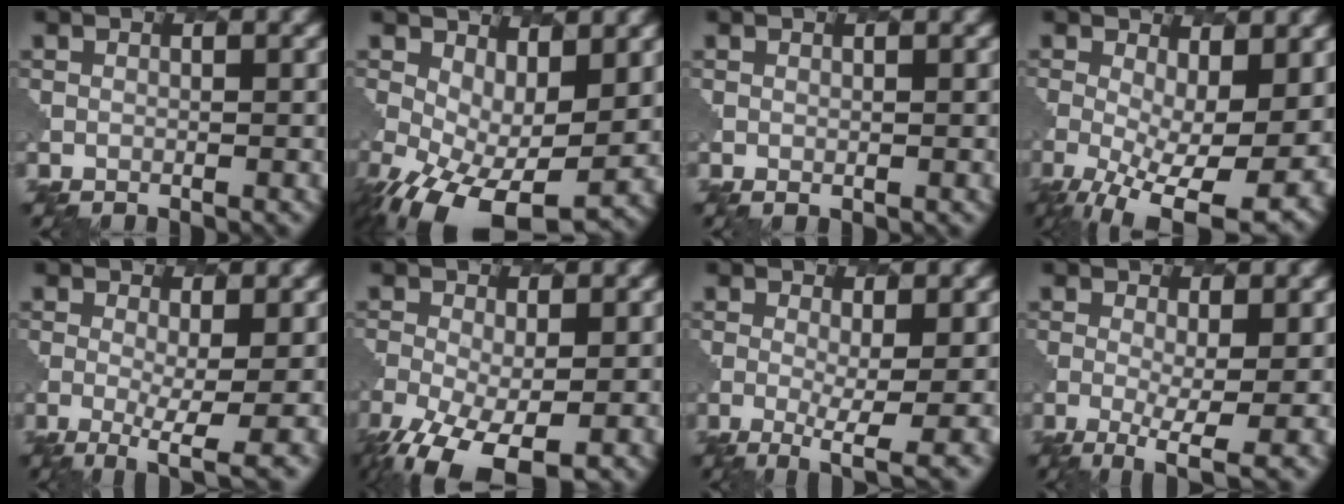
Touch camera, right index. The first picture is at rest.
{"total": 8.8, "force": [-1.6, 4.6, 7.4], "torque": [-0.147, -0.019, -0.021]}
{"total": 0.6, "force": [0.5, 0.2, 0.3], "torque": [-0.008, -0.004, 0.005]}
{"total": 10.2, "force": [-1.7, 4.6, 8.9], "torque": [-0.163, -0.029, -0.018]}
{"total": 5.6, "force": [-1.1, 1.3, 5.4], "torque": [-0.088, -0.013, -0.016]}
{"total": 8.5, "force": [-3.7, 4.1, 6.5], "torque": [-0.143, -0.040, -0.058]}
{"total": 5.0, "force": [-0.7, 1.1, 4.8], "torque": [-0.082, -0.012, -0.011]}
{"total": 5.3, "force": [-0.9, 1.3, 5.1], "torque": [-0.093, -0.014, -0.012]}